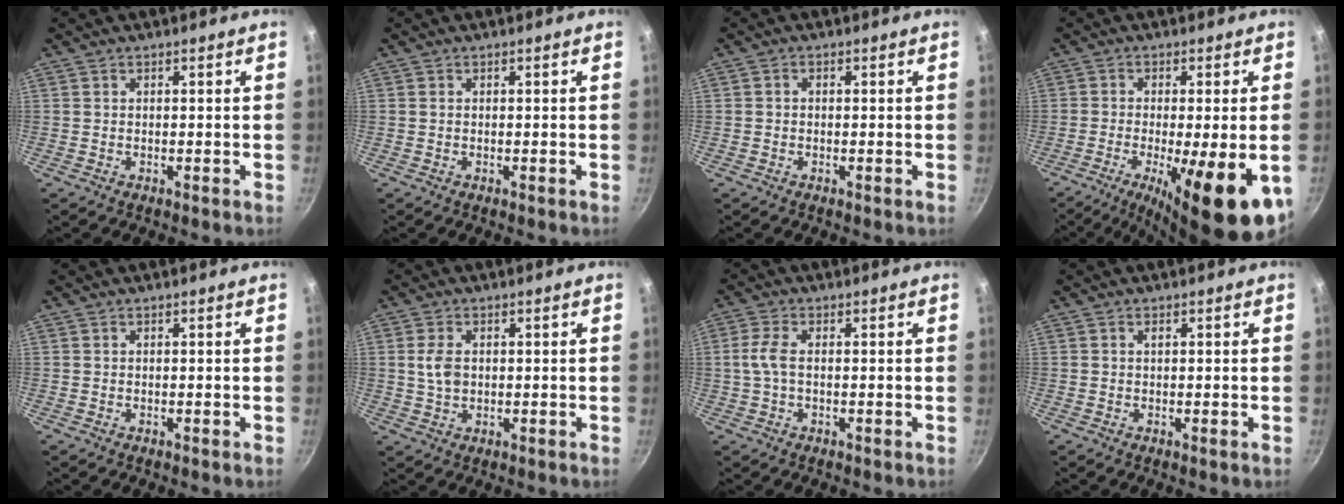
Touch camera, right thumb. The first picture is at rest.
{"total": 0.0}
{"total": 0.8, "force": [-0.2, 0.7, 0.4], "torque": [-0.007, 0.005, -0.003]}
{"total": 17.4, "force": [-6.0, 4.4, 15.7], "torque": [-0.236, -0.014, -0.082]}
{"total": 0.0}
{"total": 4.2, "force": [0.6, 2.8, 3.1], "torque": [-0.056, 0.002, 0.012]}
{"total": 4.0, "force": [-0.1, 2.0, 3.5], "torque": [-0.085, 0.010, -0.006]}
{"total": 0.6, "force": [0.2, 0.3, 0.5], "torque": [-0.010, 0.000, 0.003]}